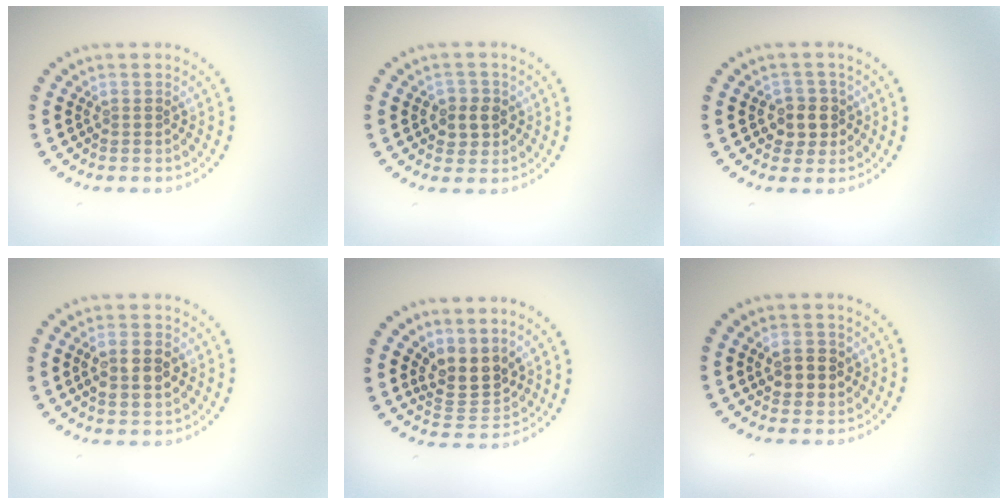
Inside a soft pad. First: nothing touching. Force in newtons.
{"total": 2.3, "press": 2.2, "slide": 0.7}
{"total": 2.5, "press": 2.3, "slide": 0.9}
{"total": 2.9, "press": 2.9, "slide": 0.4}
{"total": 3.4, "press": 2.8, "slide": 1.8}
{"total": 2.6, "press": 2.6, "slide": 0.4}